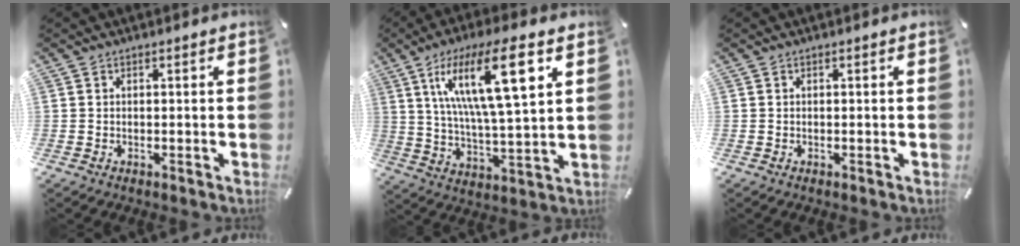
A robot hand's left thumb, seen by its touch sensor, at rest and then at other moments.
{"total": 18.4, "force": [8.6, 4.8, 15.6], "torque": [-0.294, -0.015, 0.130]}
{"total": 0.0}